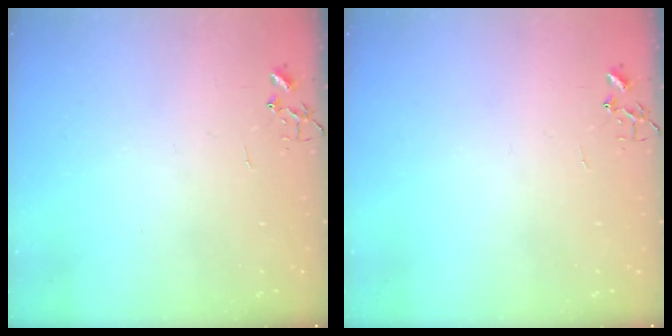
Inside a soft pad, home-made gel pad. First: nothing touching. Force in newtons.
{"total": 0.0}